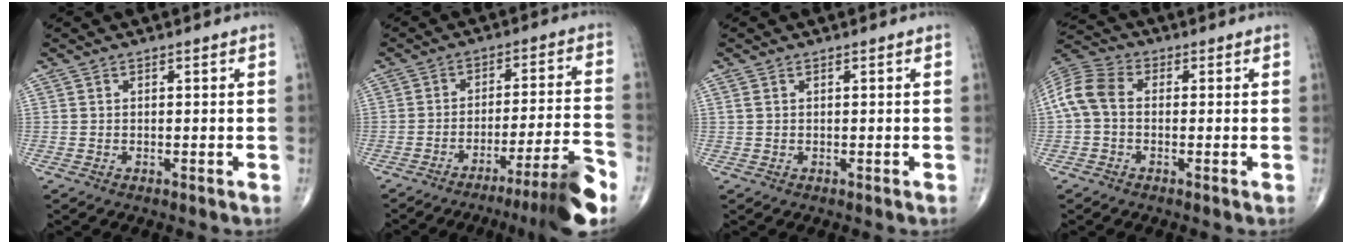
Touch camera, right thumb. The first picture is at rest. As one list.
[{"total": 13.4, "force": [-9.0, 0.7, 9.9], "torque": [-0.137, 0.058, -0.130]}, {"total": 0.9, "force": [0.4, 0.5, 0.7], "torque": [-0.019, 0.012, 0.013]}, {"total": 8.3, "force": [-0.1, 5.8, 6.0], "torque": [-0.123, 0.024, -0.015]}]